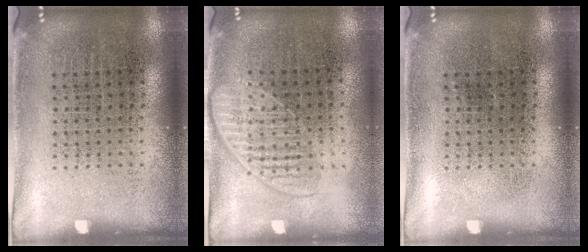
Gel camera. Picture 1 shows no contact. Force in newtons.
{"total": 1.4, "press": 1.3, "slide": 0.7}
{"total": 0.0}